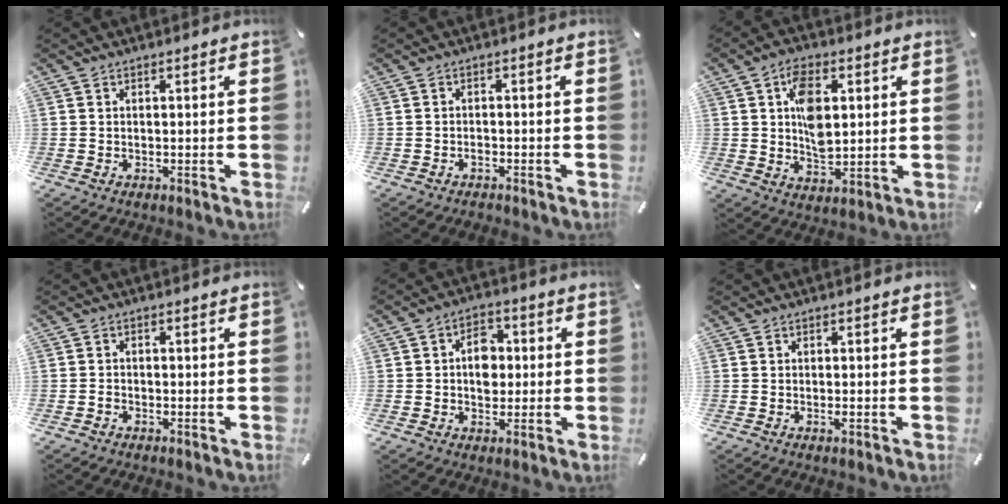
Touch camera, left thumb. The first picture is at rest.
{"total": 1.4, "force": [-1.0, 0.8, 0.7], "torque": [-0.015, 0.002, -0.021]}
{"total": 9.7, "force": [2.3, 6.1, 7.2], "torque": [-0.108, -0.002, 0.039]}
{"total": 1.1, "force": [-0.7, 0.7, 0.5], "torque": [-0.011, 0.002, -0.015]}
{"total": 7.4, "force": [0.0, 5.6, 4.7], "torque": [-0.062, 0.003, -0.004]}
{"total": 0.8, "force": [-0.3, 0.2, 0.8], "torque": [-0.014, -0.005, -0.003]}